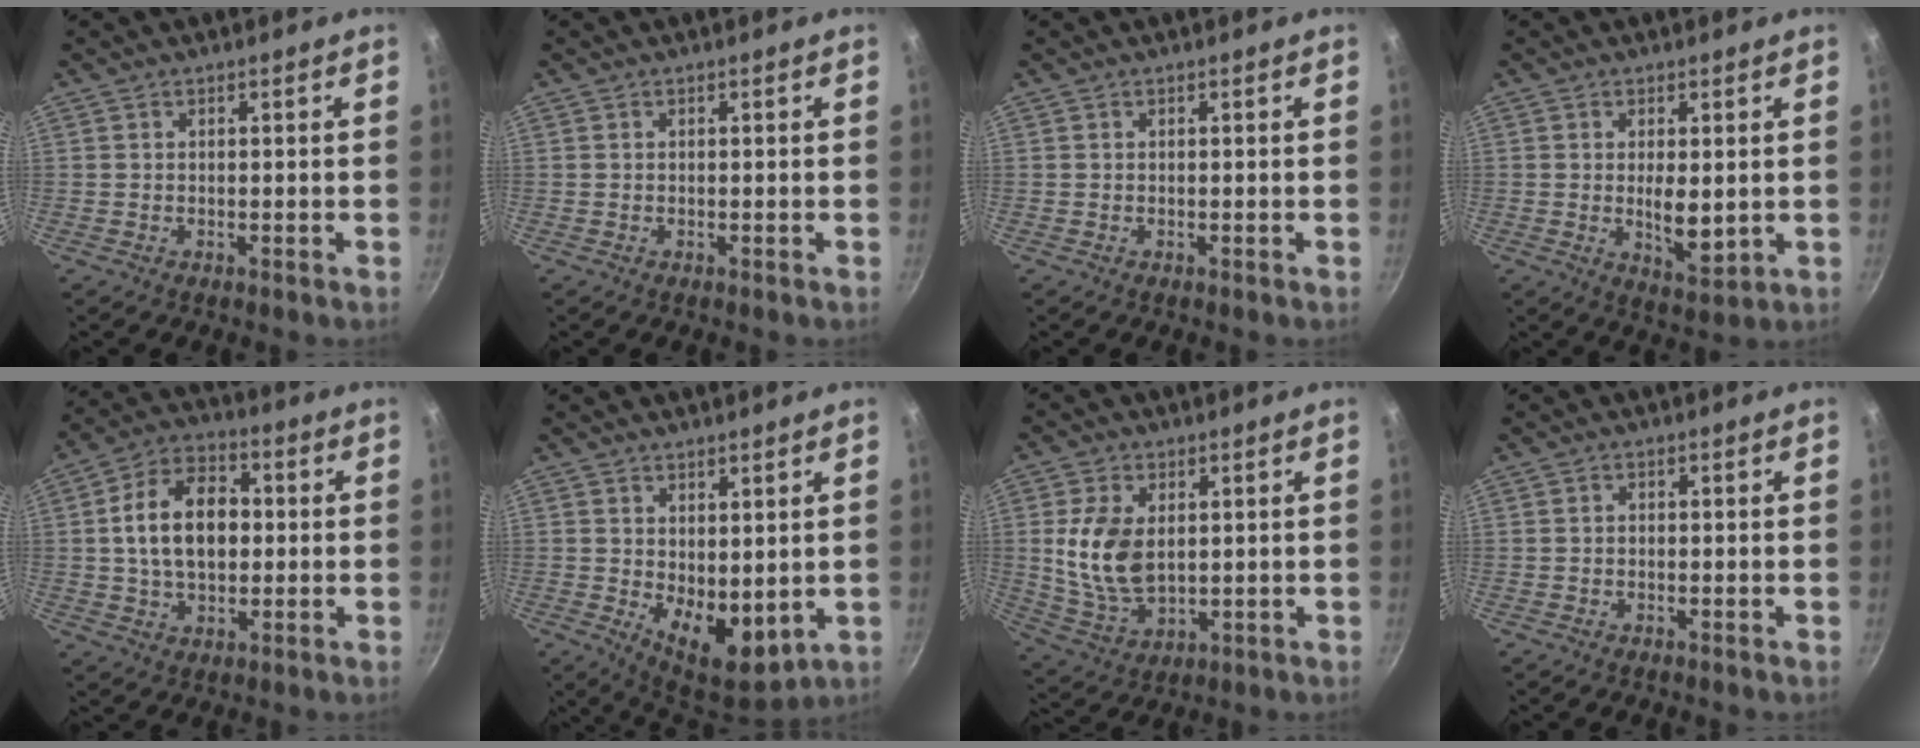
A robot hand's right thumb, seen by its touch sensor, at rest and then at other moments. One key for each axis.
{"total": 0.0}
{"total": 0.0}
{"total": 6.3, "fx": 0.1, "fy": 2.6, "fz": 5.7, "tx": -0.089, "ty": -0.018, "tz": 0.009}
{"total": 14.3, "fx": 0.9, "fy": 9.4, "fz": 10.7, "tx": -0.151, "ty": 0.023, "tz": 0.005}
{"total": 9.6, "fx": 0.8, "fy": 5.6, "fz": 7.8, "tx": -0.092, "ty": -0.034, "tz": 0.025}
{"total": 11.7, "fx": 1.6, "fy": 7.4, "fz": 8.9, "tx": -0.165, "ty": -0.018, "tz": 0.041}
{"total": 0.6, "fx": -0.3, "fy": 0.5, "fz": 0.2, "tx": -0.005, "ty": 0.003, "tz": -0.004}